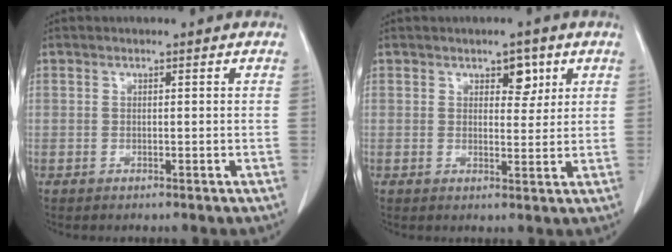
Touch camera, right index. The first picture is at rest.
{"total": 3.3, "force": [1.8, 1.8, 2.1], "torque": [-0.026, 0.000, 0.026]}